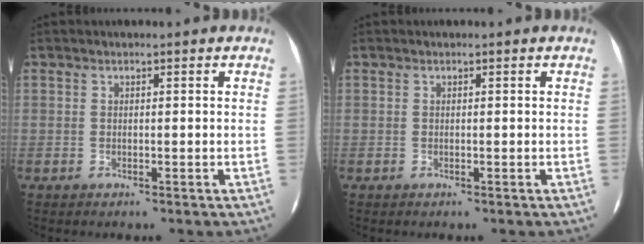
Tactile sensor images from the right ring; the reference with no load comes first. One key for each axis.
{"total": 0.0}